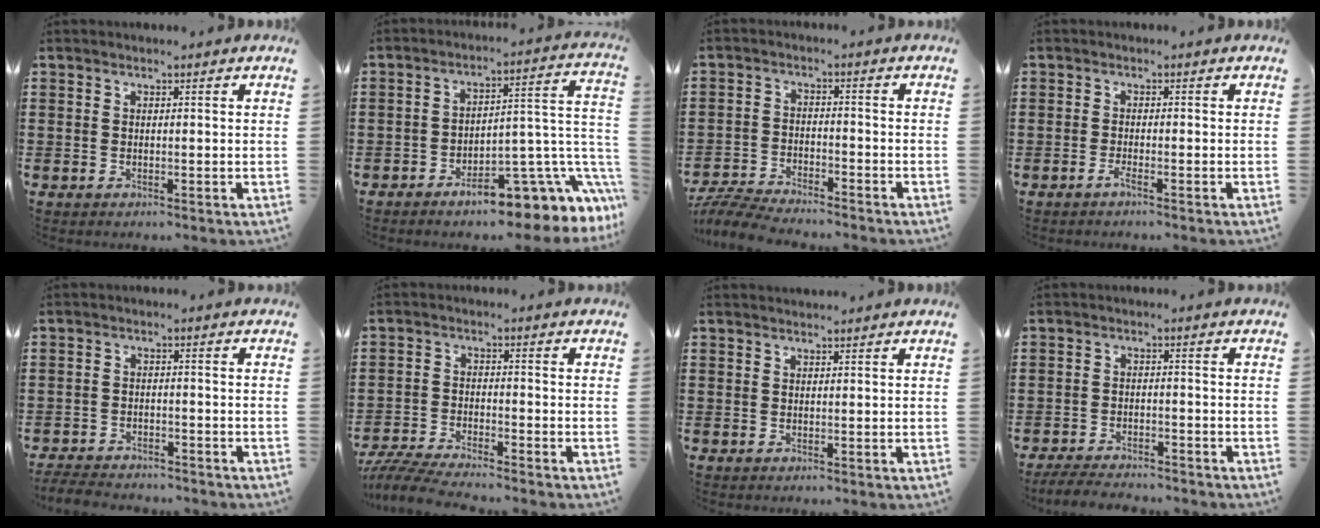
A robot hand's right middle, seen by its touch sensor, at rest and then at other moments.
{"total": 9.1, "force": [-5.2, 3.4, 6.6], "torque": [-0.079, -0.017, -0.090]}
{"total": 5.8, "force": [-5.7, 0.3, 1.3], "torque": [-0.039, -0.004, -0.115]}
{"total": 1.3, "force": [-0.8, -0.1, 1.0], "torque": [-0.028, -0.008, -0.016]}
{"total": 3.4, "force": [-3.3, 0.4, 0.4], "torque": [-0.017, -0.004, -0.072]}
{"total": 4.8, "force": [-4.6, 0.1, 1.5], "torque": [-0.047, -0.015, -0.095]}
{"total": 0.7, "force": [0.7, 0.1, 0.0], "torque": [-0.002, 0.000, 0.014]}
{"total": 3.5, "force": [-3.5, 0.4, 0.6], "torque": [-0.018, -0.001, -0.073]}